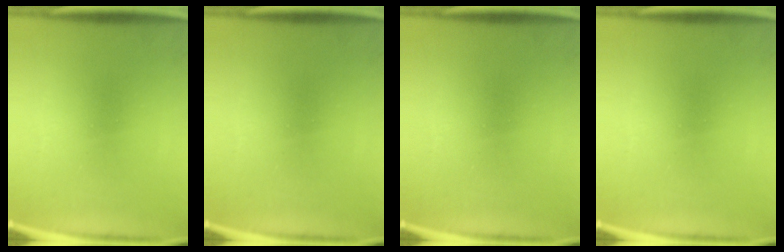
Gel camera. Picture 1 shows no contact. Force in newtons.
{"total": 0.0}
{"total": 0.0}
{"total": 0.0}